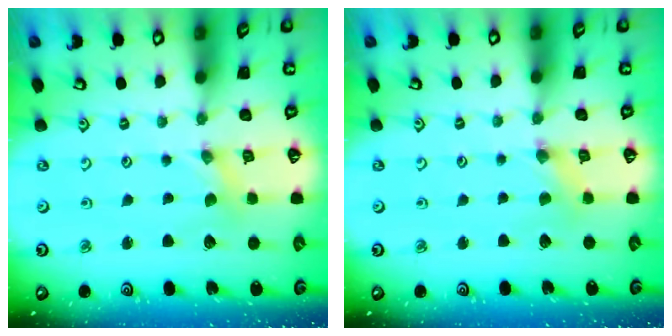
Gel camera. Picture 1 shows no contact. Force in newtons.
{"total": 1.0, "press": 1.0, "slide": 0.3}